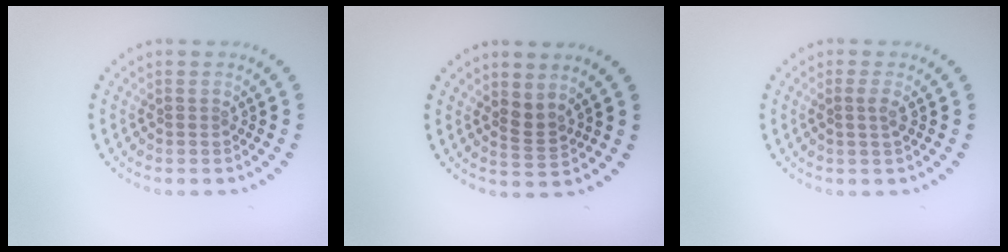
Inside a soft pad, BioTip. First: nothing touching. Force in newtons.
{"total": 1.8, "press": 1.3, "slide": 1.2}
{"total": 1.0, "press": 0.9, "slide": 0.6}